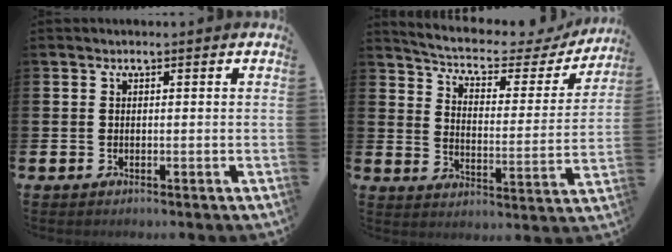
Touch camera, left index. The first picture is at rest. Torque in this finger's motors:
{"motor_torque": [1.07, -1.07, 0.11, 0.09]}